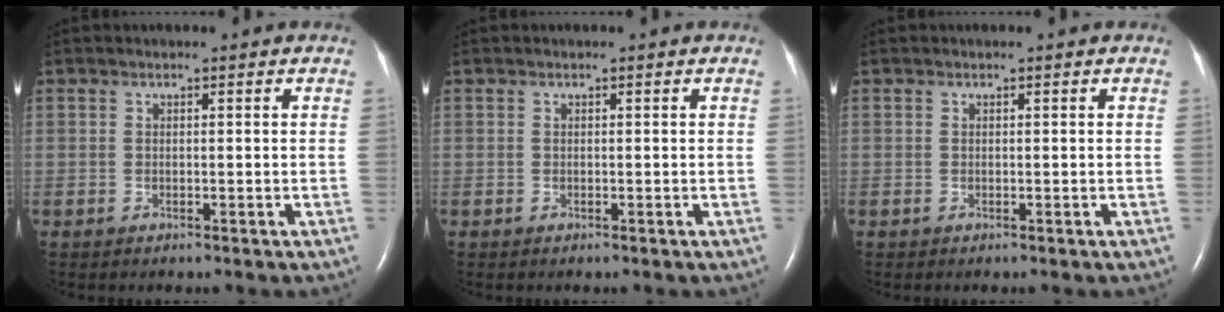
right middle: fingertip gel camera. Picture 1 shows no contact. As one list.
[{"total": 0.0}, {"total": 0.0}]